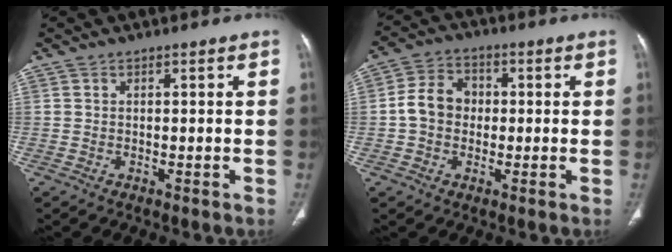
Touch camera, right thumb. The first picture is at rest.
{"total": 7.4, "force": [-0.3, 6.2, 4.2], "torque": [-0.059, 0.021, -0.015]}